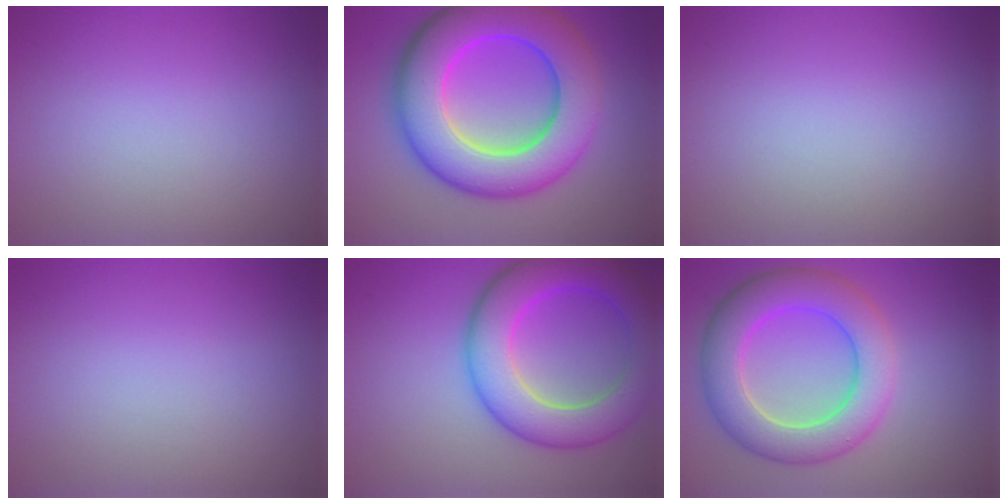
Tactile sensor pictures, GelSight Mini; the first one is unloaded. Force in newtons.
{"total": 12.0, "press": 12.0, "slide": 0.2}
{"total": 0.0}
{"total": 0.0}
{"total": 8.6, "press": 8.6, "slide": 0.1}
{"total": 7.8, "press": 7.8, "slide": 0.4}